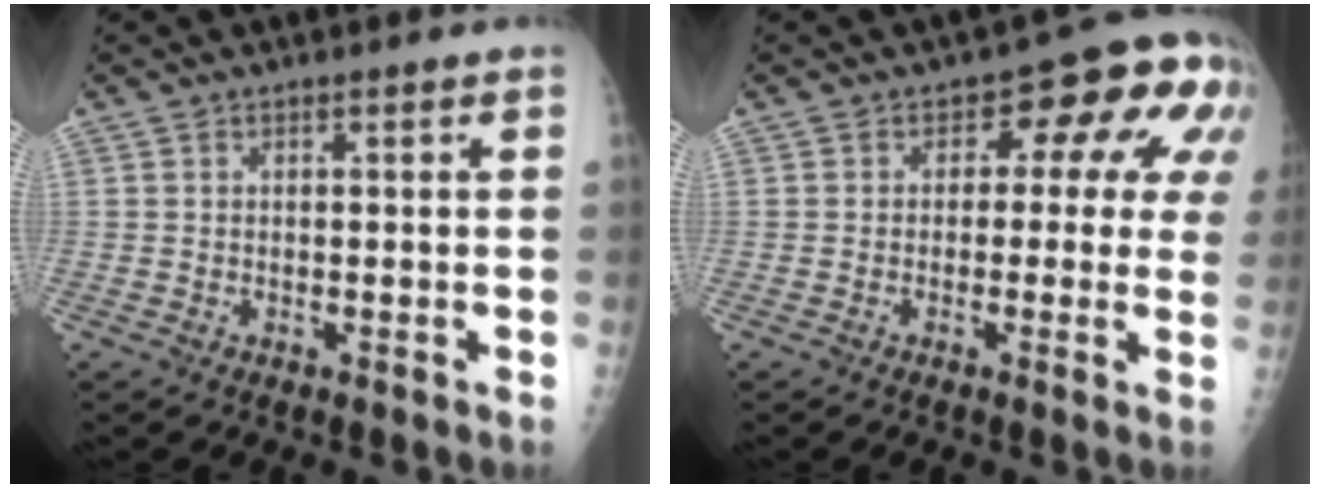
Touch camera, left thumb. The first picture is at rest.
{"total": 11.8, "force": [2.2, 6.7, 9.5], "torque": [-0.058, 0.020, 0.012]}